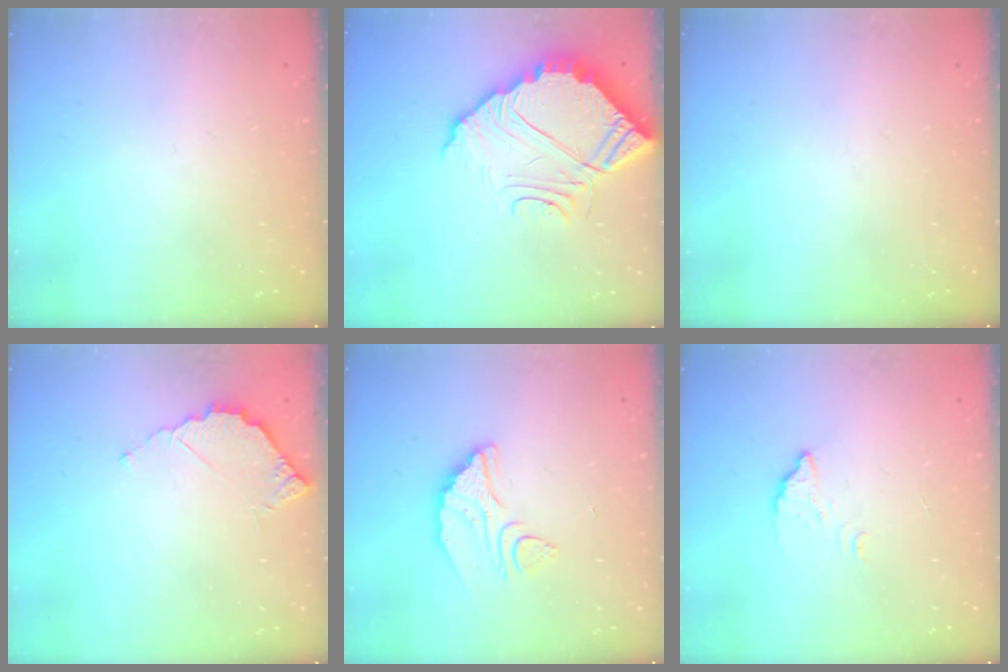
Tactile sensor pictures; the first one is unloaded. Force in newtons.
{"total": 9.5, "press": 9.5, "slide": 0.6}
{"total": 0.0}
{"total": 4.0, "press": 4.0, "slide": 0.3}
{"total": 8.9, "press": 8.9, "slide": 0.5}
{"total": 2.3, "press": 2.3, "slide": 0.1}